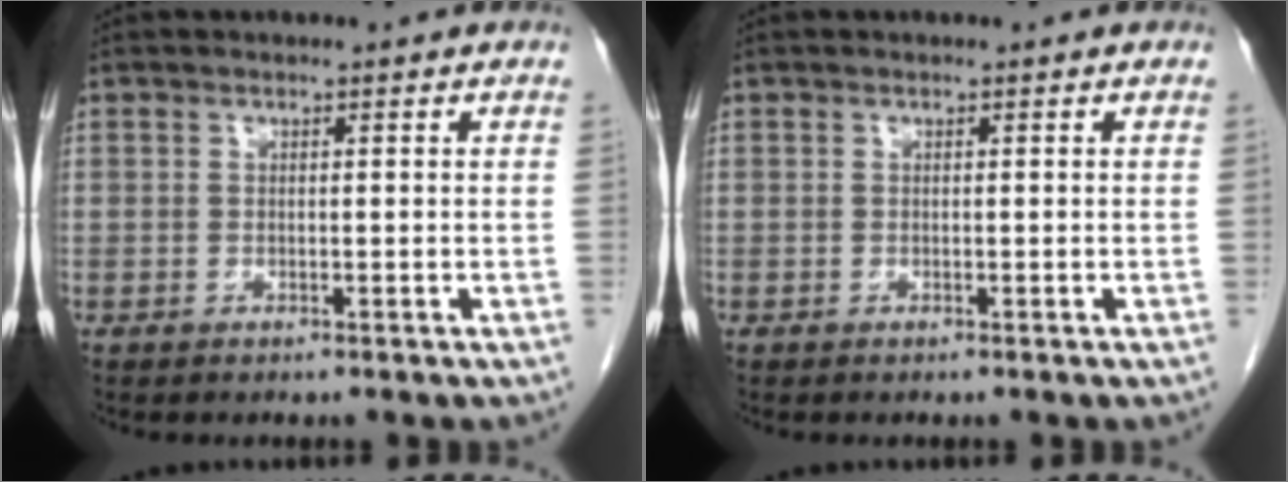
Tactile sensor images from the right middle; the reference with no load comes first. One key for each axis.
{"total": 0.0}